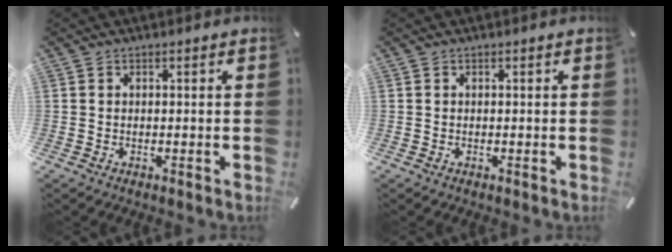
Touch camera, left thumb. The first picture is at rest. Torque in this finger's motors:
{"motor_torque": [-0.10, -0.07, -0.06, 0.06, 0.00]}